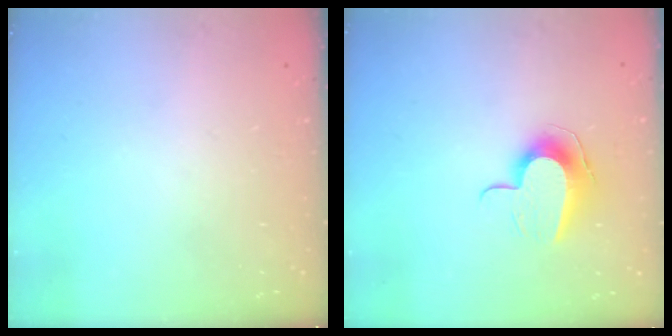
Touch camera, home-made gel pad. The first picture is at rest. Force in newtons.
{"total": 10.0, "press": 10.0, "slide": 1.2}